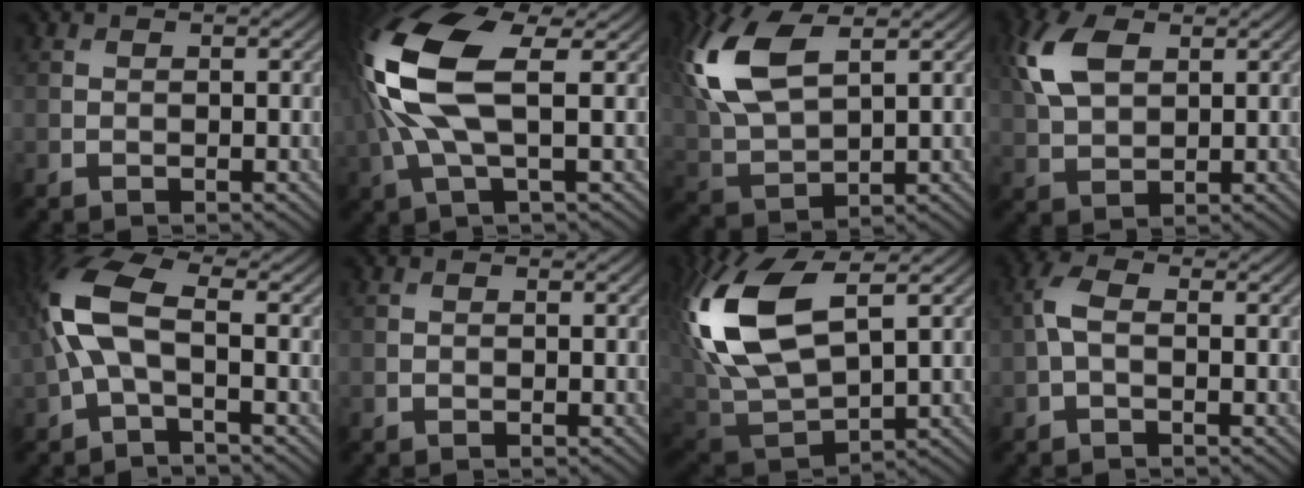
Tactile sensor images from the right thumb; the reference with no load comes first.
{"total": 13.2, "force": [1.7, 5.7, 11.8], "torque": [-0.302, 0.012, 0.030]}
{"total": 12.2, "force": [4.5, 6.0, 9.6], "torque": [-0.253, 0.010, 0.089]}
{"total": 7.6, "force": [2.8, 4.4, 5.4], "torque": [-0.142, 0.014, 0.052]}
{"total": 8.0, "force": [-0.2, 3.5, 7.2], "torque": [-0.175, 0.022, -0.018]}
{"total": 0.0}
{"total": 14.5, "force": [4.4, 7.7, 11.5], "torque": [-0.291, 0.007, 0.097]}
{"total": 2.9, "force": [-0.2, 1.4, 2.5], "torque": [-0.063, 0.009, -0.010]}